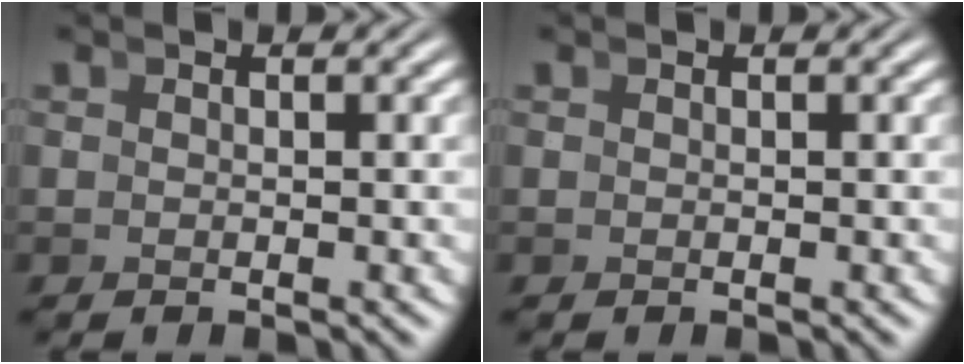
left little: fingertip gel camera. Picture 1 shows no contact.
{"total": 0.0}